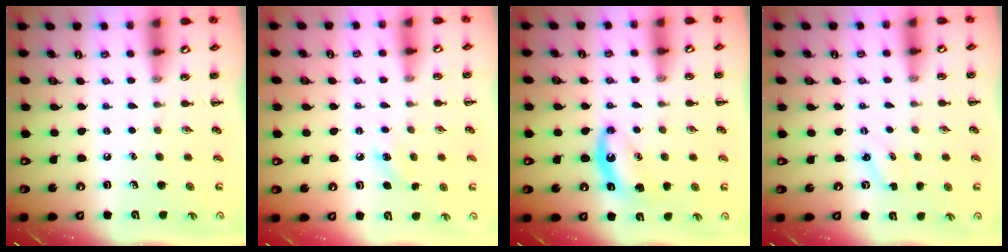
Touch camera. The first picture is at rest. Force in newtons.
{"total": 6.8, "press": 6.5, "slide": 2.1}
{"total": 7.0, "press": 6.9, "slide": 1.3}
{"total": 1.6, "press": 1.5, "slide": 0.5}